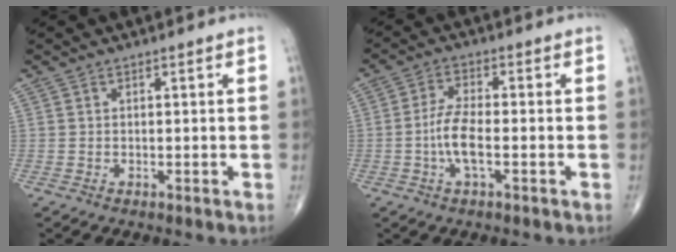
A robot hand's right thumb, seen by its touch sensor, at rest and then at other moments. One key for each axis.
{"total": 6.1, "fx": -1.5, "fy": 1.9, "fz": 5.6, "tx": -0.121, "ty": 0.009, "tz": -0.034}